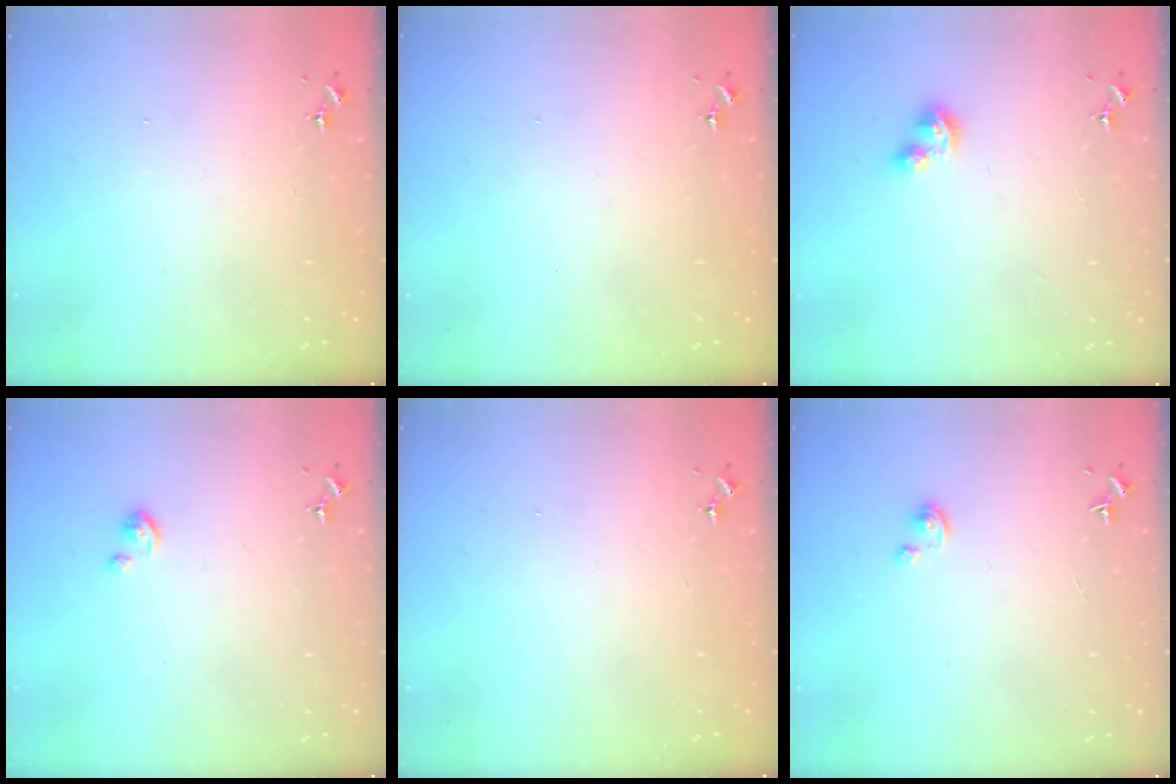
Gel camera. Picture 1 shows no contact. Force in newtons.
{"total": 0.0}
{"total": 3.3, "press": 3.3, "slide": 0.4}
{"total": 2.7, "press": 2.6, "slide": 0.3}
{"total": 0.0}
{"total": 2.7, "press": 2.7, "slide": 0.3}